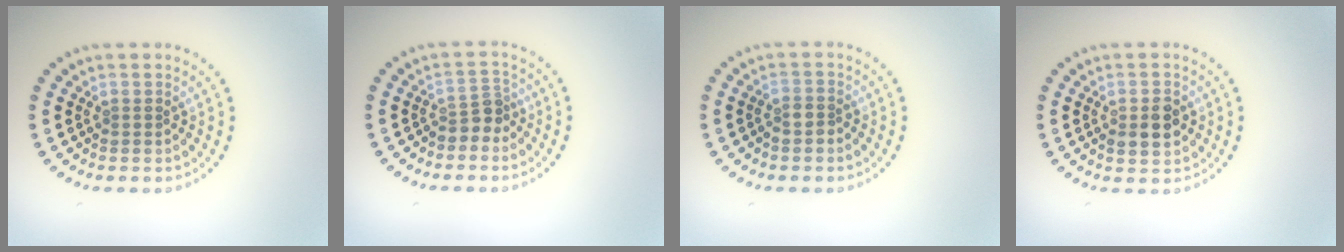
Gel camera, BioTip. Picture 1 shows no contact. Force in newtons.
{"total": 2.2, "press": 1.7, "slide": 1.4}
{"total": 1.5, "press": 1.3, "slide": 0.7}
{"total": 2.9, "press": 2.9, "slide": 0.3}